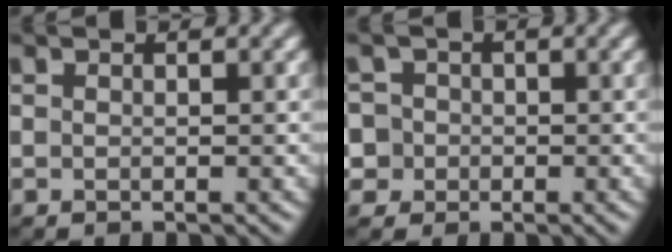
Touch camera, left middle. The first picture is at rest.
{"total": 4.8, "force": [0.5, 4.5, 1.6], "torque": [-0.022, 0.038, -0.020]}